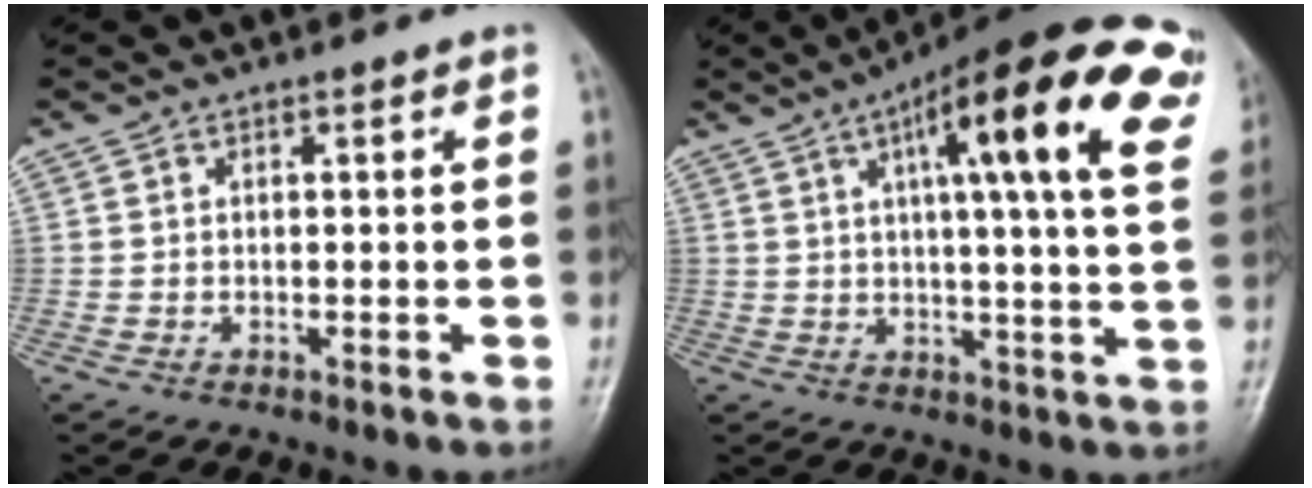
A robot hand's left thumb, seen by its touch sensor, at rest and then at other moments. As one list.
[{"total": 22.4, "force": [9.2, 4.6, 19.9], "torque": [-0.267, -0.002, 0.120]}]